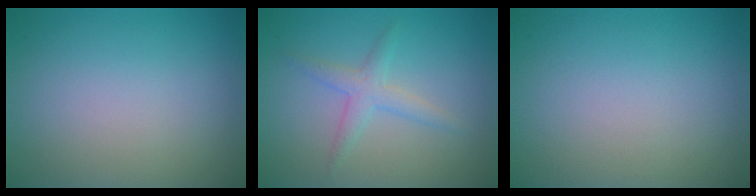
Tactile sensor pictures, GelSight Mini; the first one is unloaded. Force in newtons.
{"total": 2.1, "press": 2.1, "slide": 0.1}
{"total": 0.0}